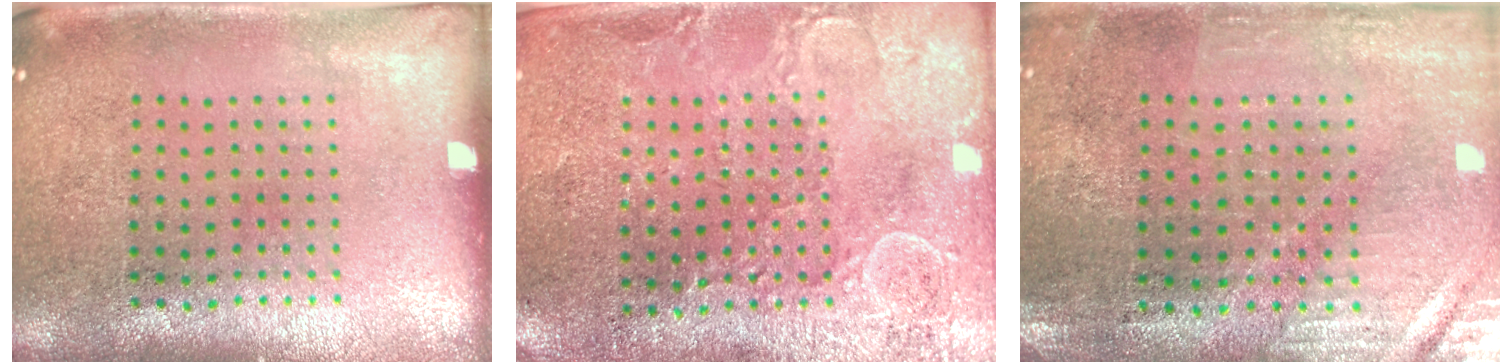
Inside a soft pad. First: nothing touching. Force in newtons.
{"total": 2.8, "press": 2.7, "slide": 0.8}
{"total": 0.6, "press": 0.5, "slide": 0.3}